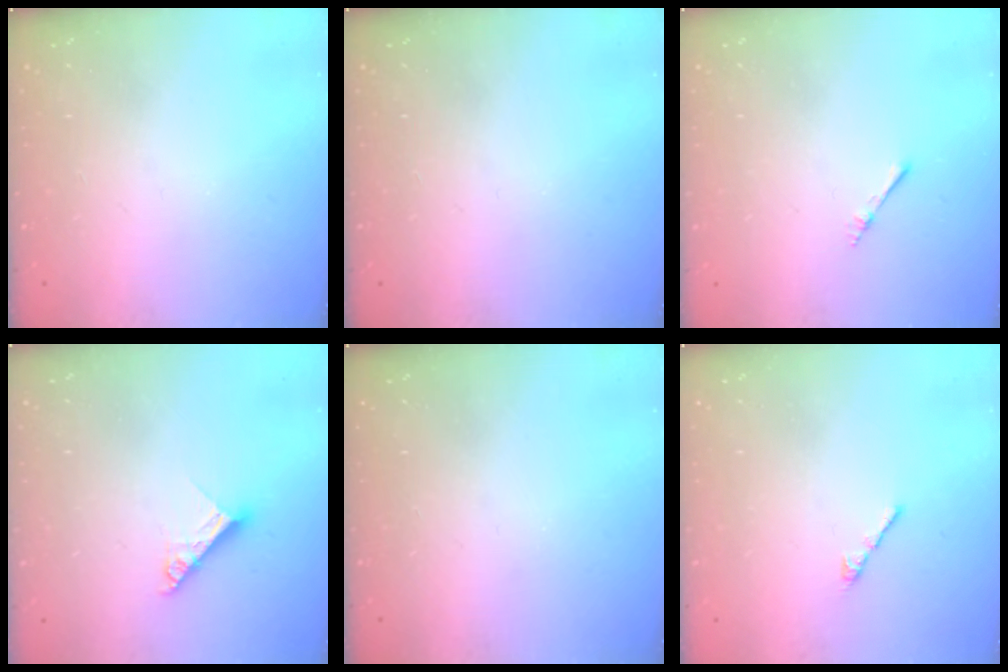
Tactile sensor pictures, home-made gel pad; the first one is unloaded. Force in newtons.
{"total": 0.0}
{"total": 2.2, "press": 2.2, "slide": 0.3}
{"total": 8.6, "press": 8.6, "slide": 0.8}
{"total": 0.0}
{"total": 0.6, "press": 0.4, "slide": 0.4}